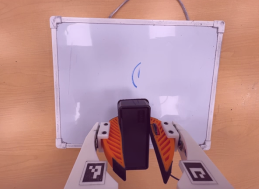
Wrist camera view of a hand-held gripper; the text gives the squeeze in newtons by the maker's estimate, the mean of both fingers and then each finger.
{"total": 9.4, "left": 9.6, "right": 9.1}